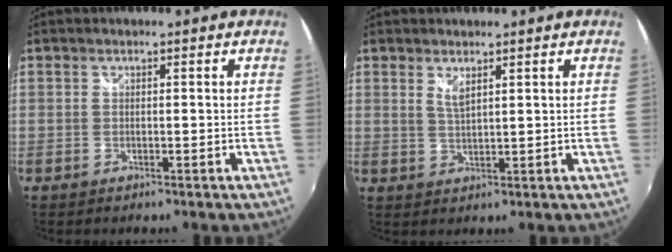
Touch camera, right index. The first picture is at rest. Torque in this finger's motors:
{"motor_torque": [0.00, 0.05, 0.01, 0.03]}